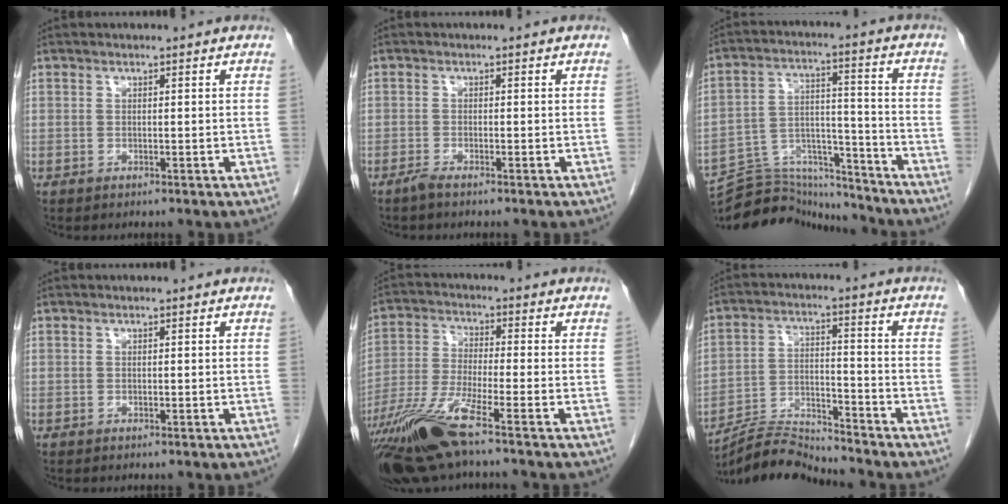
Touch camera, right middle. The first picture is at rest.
{"total": 1.3, "force": [-1.1, -0.1, 0.7], "torque": [-0.020, -0.003, -0.024]}
{"total": 15.2, "force": [-14.9, 2.4, 1.4], "torque": [-0.027, 0.040, -0.237]}
{"total": 0.0}
{"total": 11.3, "force": [-7.4, -0.1, 8.6], "torque": [-0.181, -0.029, -0.142]}
{"total": 8.5, "force": [-8.5, -0.6, 0.2], "torque": [-0.007, 0.009, -0.154]}